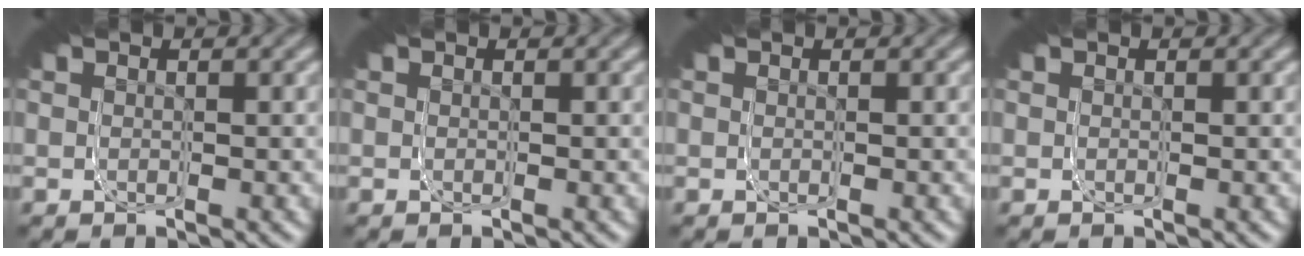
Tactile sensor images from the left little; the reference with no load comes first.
{"total": 0.0}
{"total": 0.0}
{"total": 0.0}